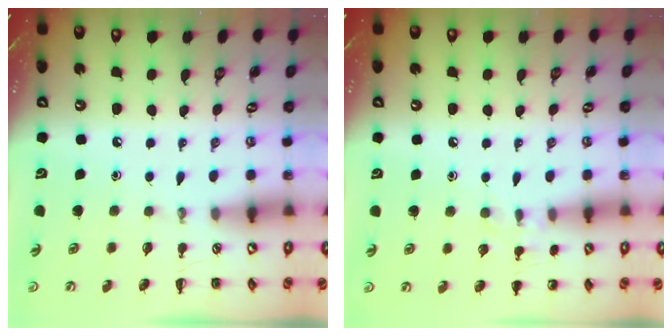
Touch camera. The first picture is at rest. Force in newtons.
{"total": 6.7, "press": 6.4, "slide": 2.0}